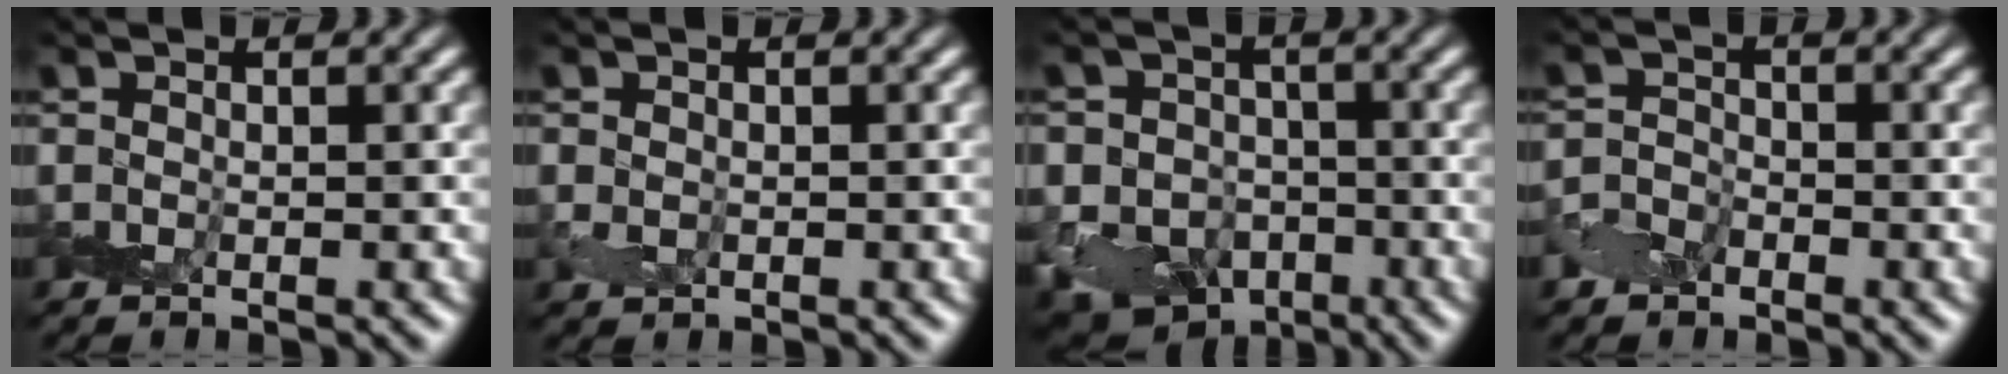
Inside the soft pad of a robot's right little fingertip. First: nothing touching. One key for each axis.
{"total": 0.7, "fx": 0.0, "fy": 0.7, "fz": 0.3, "tx": -0.005, "ty": 0.000, "tz": 0.003}
{"total": 13.8, "fx": -7.8, "fy": 10.6, "fz": 4.1, "tx": -0.068, "ty": -0.046, "tz": -0.142}
{"total": 1.8, "fx": -1.1, "fy": 1.4, "fz": 0.4, "tx": -0.008, "ty": 0.005, "tz": -0.025}